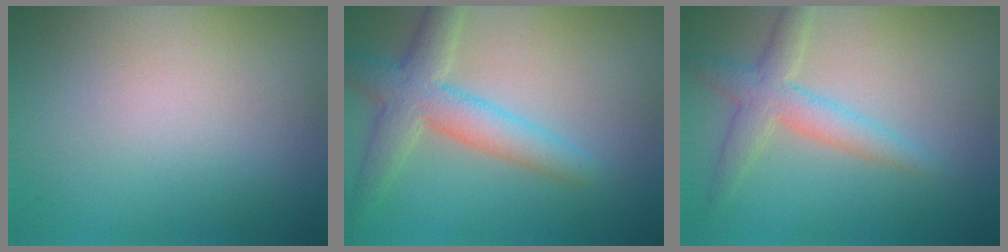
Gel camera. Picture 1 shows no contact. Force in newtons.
{"total": 4.8, "press": 4.8, "slide": 0.2}
{"total": 3.5, "press": 3.5, "slide": 0.1}